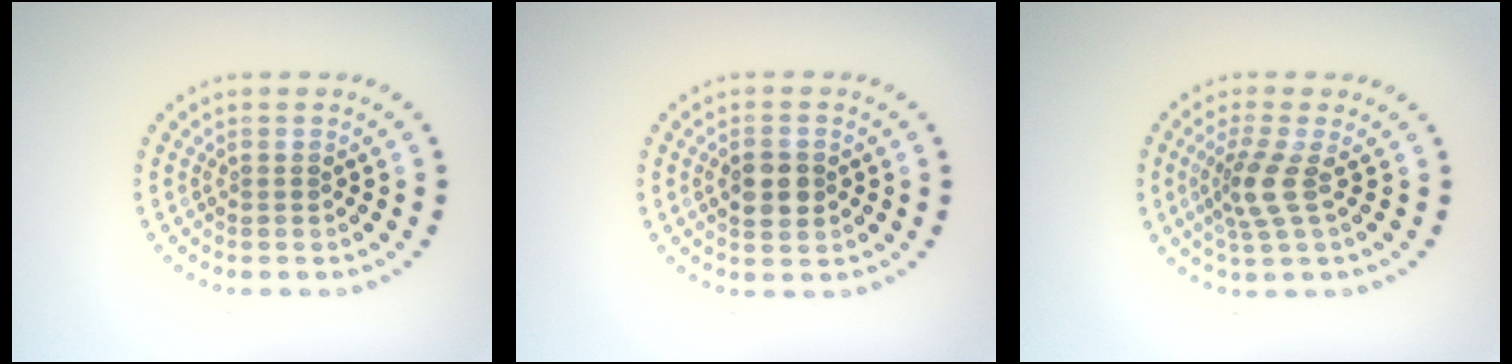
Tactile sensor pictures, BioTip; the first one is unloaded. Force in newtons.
{"total": 3.3, "press": 3.3, "slide": 0.2}
{"total": 2.8, "press": 2.1, "slide": 1.9}